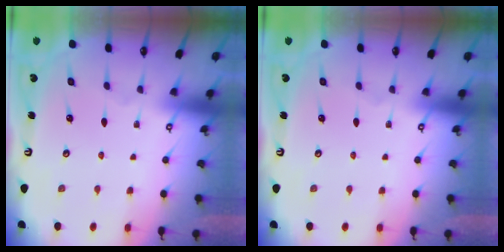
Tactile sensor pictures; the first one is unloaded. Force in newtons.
{"total": 0.0}